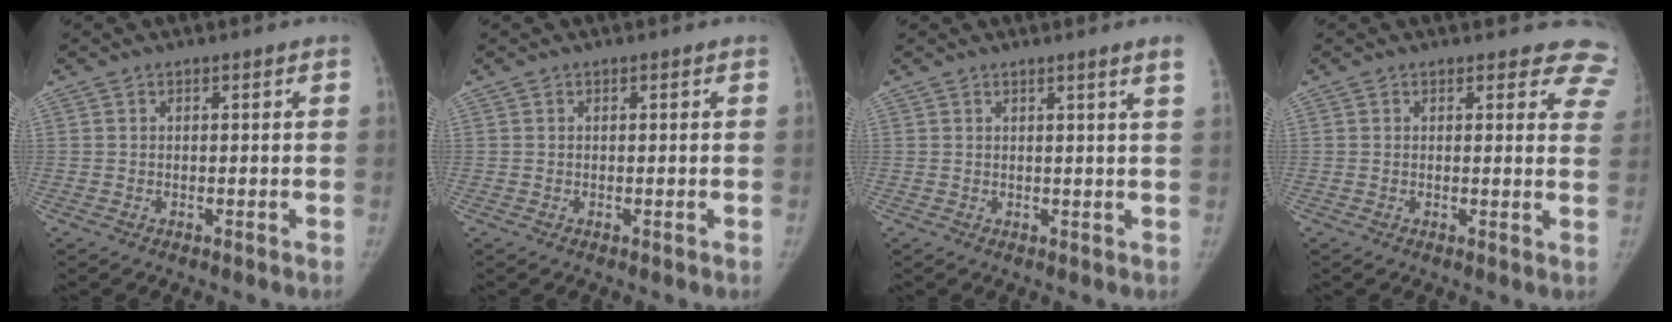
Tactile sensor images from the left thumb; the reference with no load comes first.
{"total": 0.0}
{"total": 2.8, "force": [1.8, -0.8, 2.0], "torque": [-0.028, -0.010, 0.024]}
{"total": 8.2, "force": [7.0, 4.0, 1.3], "torque": [0.045, -0.028, 0.038]}